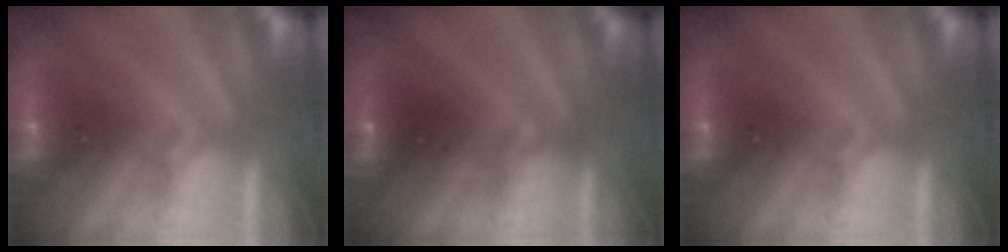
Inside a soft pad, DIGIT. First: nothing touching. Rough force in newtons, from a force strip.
{"total": 2.3}
{"total": 0.0}